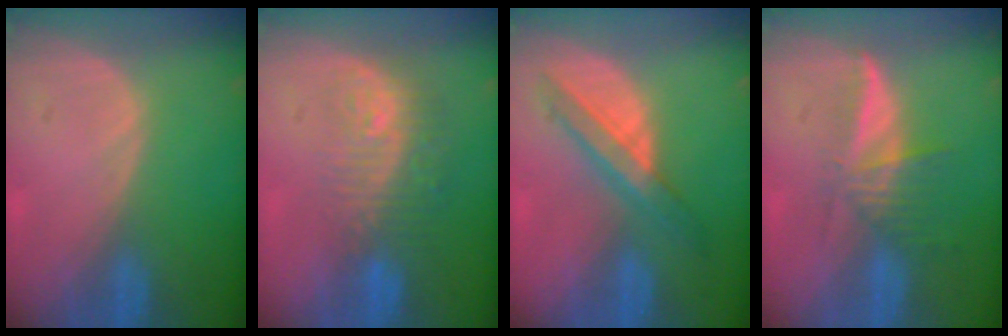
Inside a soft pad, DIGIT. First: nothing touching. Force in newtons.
{"total": 9.6, "press": 8.0, "slide": 5.4}
{"total": 5.7, "press": 5.7, "slide": 0.3}
{"total": 6.0, "press": 5.2, "slide": 2.9}